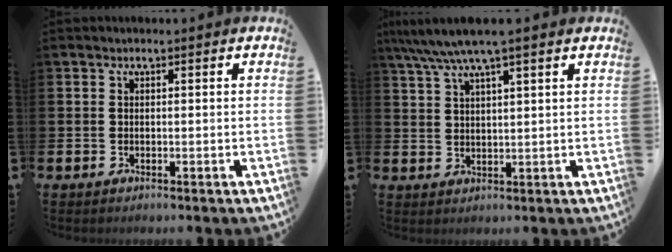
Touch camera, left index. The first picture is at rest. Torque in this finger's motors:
{"motor_torque": [0.84, -1.30, 1.05, 0.21]}